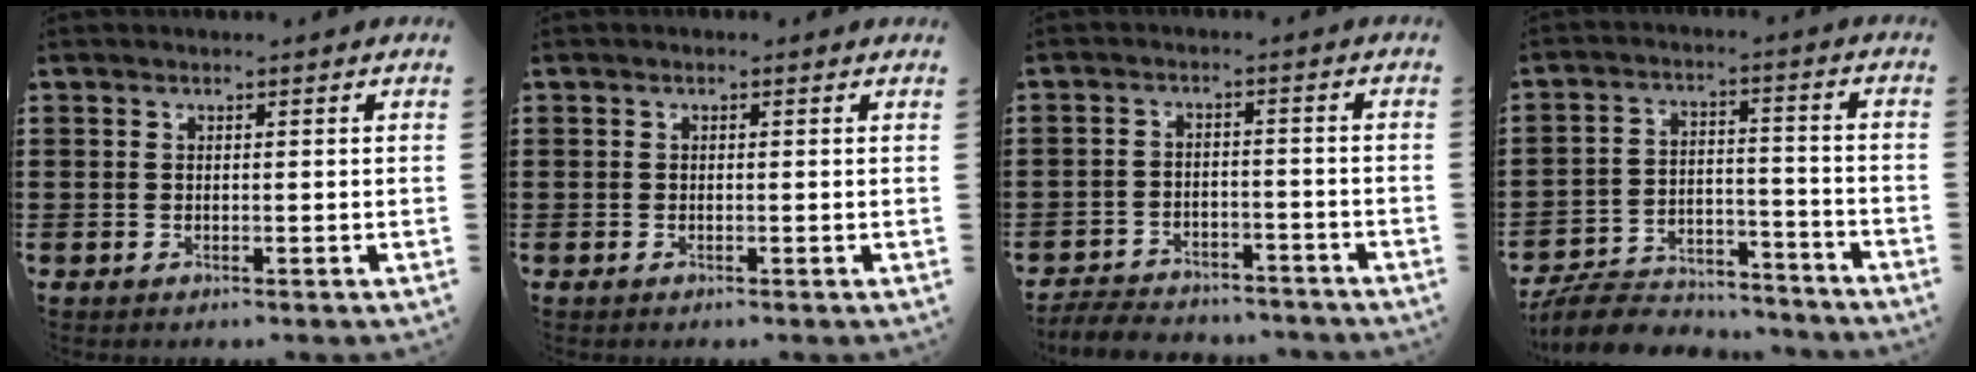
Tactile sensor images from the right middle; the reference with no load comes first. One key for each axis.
{"total": 0.0}
{"total": 4.3, "fx": -4.2, "fy": 0.7, "fz": 0.1, "tx": -0.011, "ty": 0.006, "tz": -0.091}
{"total": 7.9, "fx": -7.7, "fy": 1.6, "fz": 1.3, "tx": -0.028, "ty": 0.021, "tz": -0.153}